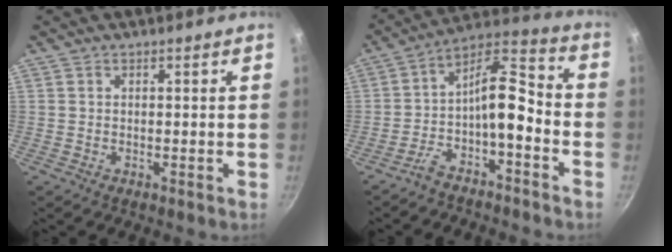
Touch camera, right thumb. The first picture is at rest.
{"total": 11.2, "force": [-4.3, 4.4, 9.3], "torque": [-0.160, 0.068, -0.080]}